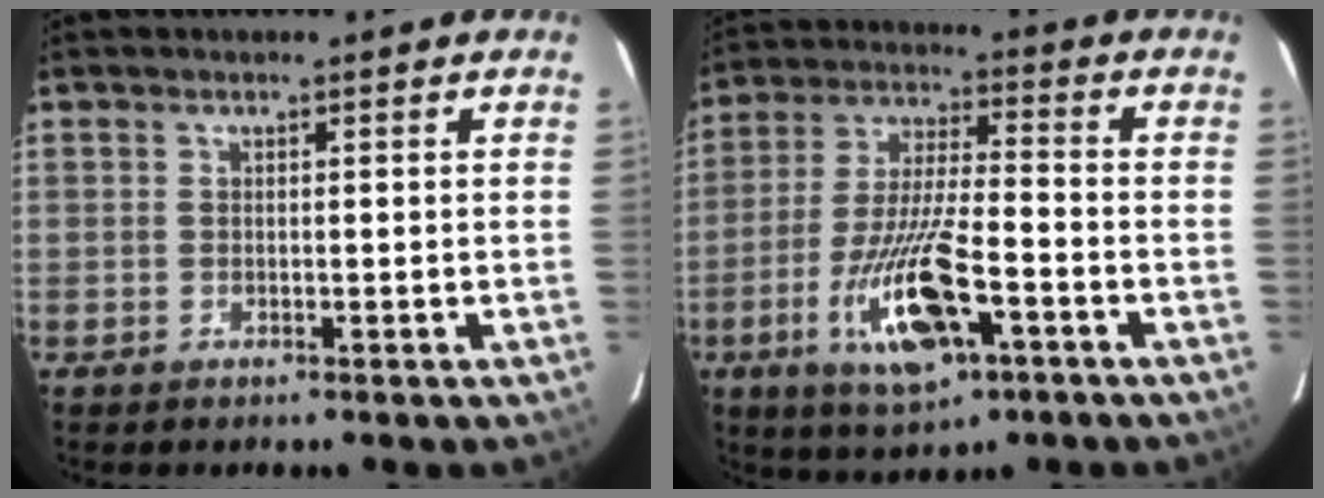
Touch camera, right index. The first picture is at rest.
{"total": 14.2, "force": [-5.9, 3.1, 12.5], "torque": [-0.249, -0.015, -0.099]}